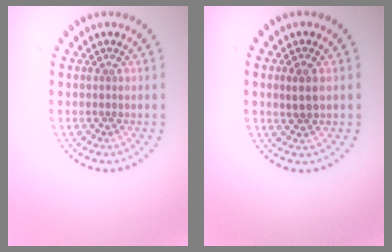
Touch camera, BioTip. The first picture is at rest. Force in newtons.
{"total": 1.4, "press": 1.3, "slide": 0.5}